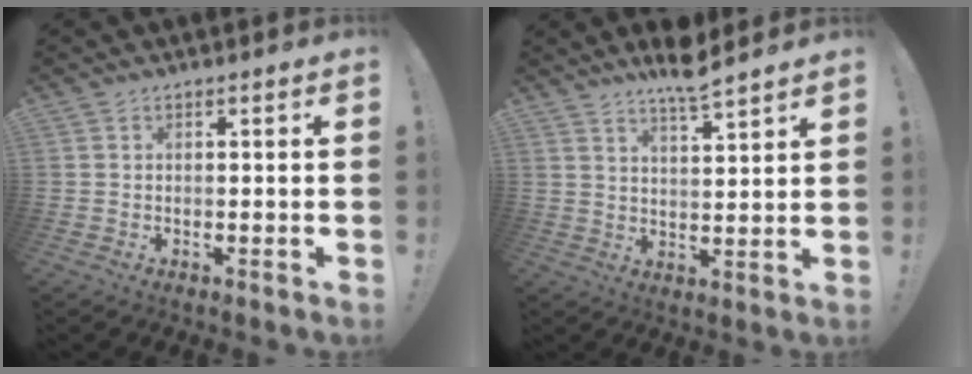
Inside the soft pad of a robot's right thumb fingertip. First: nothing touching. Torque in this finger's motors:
{"motor_torque": [-0.34, 0.28, 0.42, -0.02, 0.17]}